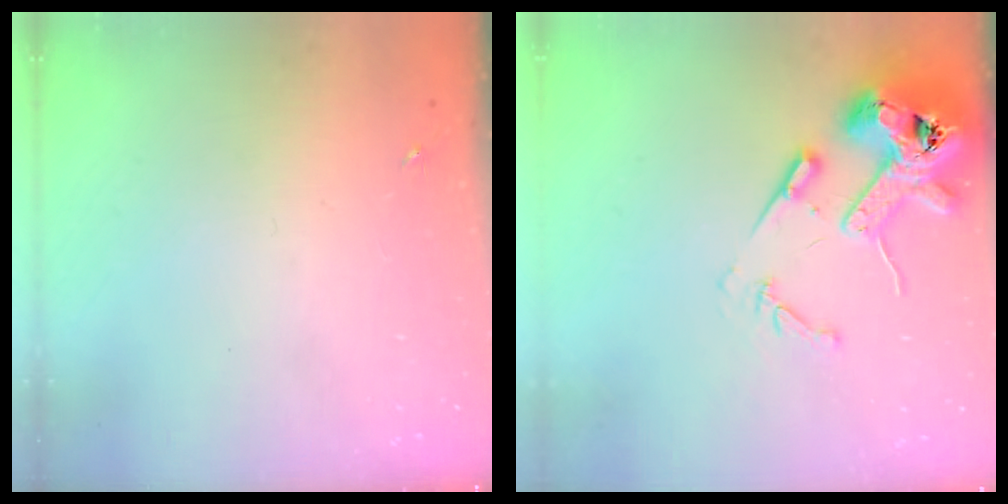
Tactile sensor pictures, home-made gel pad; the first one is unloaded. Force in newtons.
{"total": 15.1, "press": 15.0, "slide": 2.1}